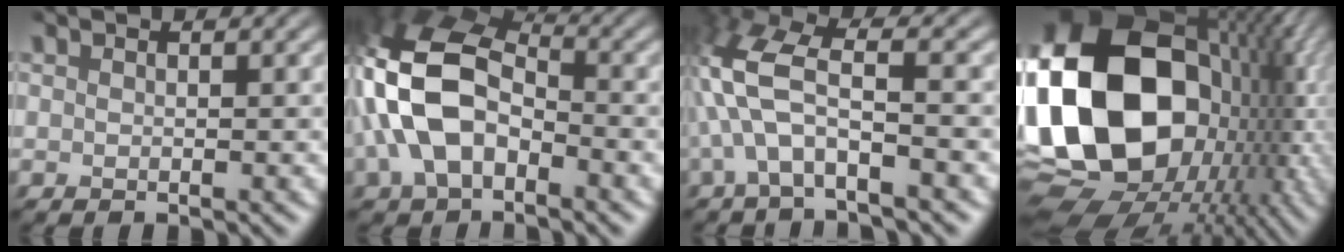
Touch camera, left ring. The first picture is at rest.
{"total": 10.0, "force": [-2.1, 6.0, 7.6], "torque": [-0.179, 0.017, -0.058]}
{"total": 7.2, "force": [-2.1, 2.6, 6.4], "torque": [-0.151, 0.019, -0.055]}
{"total": 21.2, "force": [-0.6, 16.2, 13.6], "torque": [-0.311, -0.004, 0.008]}